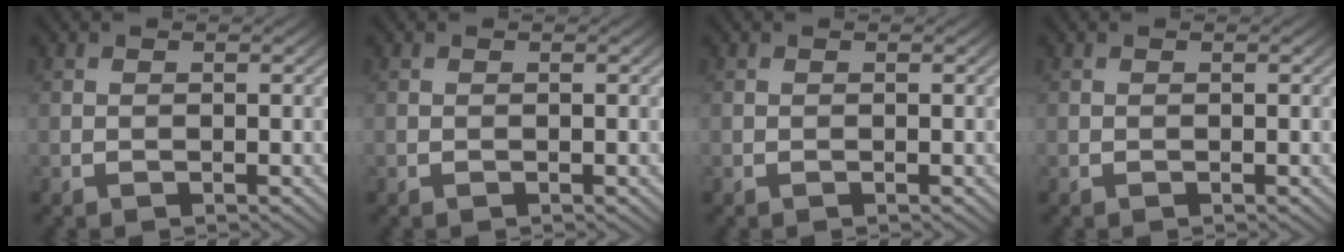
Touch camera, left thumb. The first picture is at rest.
{"total": 0.0}
{"total": 0.0}
{"total": 0.0}